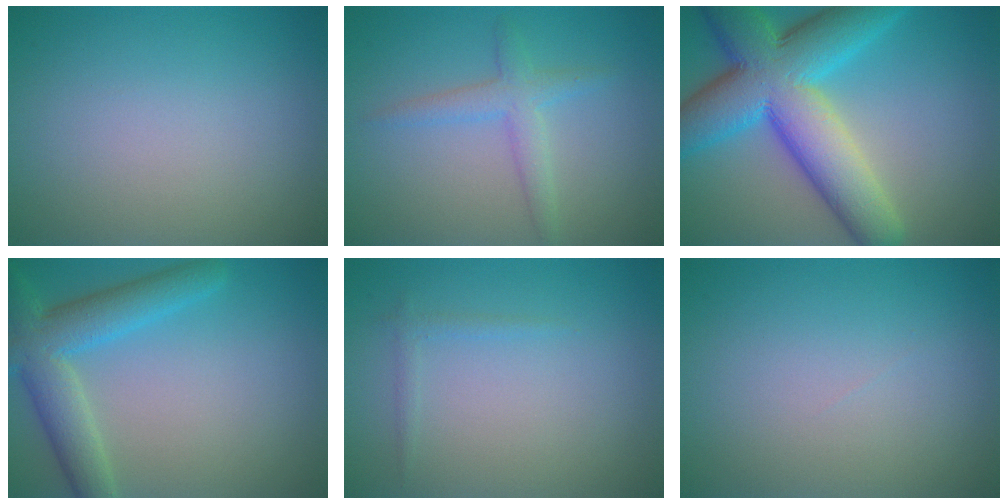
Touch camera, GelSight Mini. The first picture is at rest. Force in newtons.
{"total": 2.4, "press": 2.4, "slide": 0.2}
{"total": 12.4, "press": 12.4, "slide": 0.3}
{"total": 5.8, "press": 5.8, "slide": 0.3}
{"total": 0.9, "press": 0.9, "slide": 0.1}
{"total": 0.0}